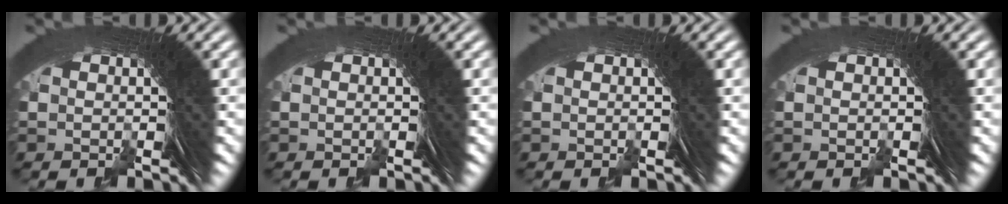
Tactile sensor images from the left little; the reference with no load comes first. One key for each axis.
{"total": 0.0}
{"total": 0.0}
{"total": 0.0}